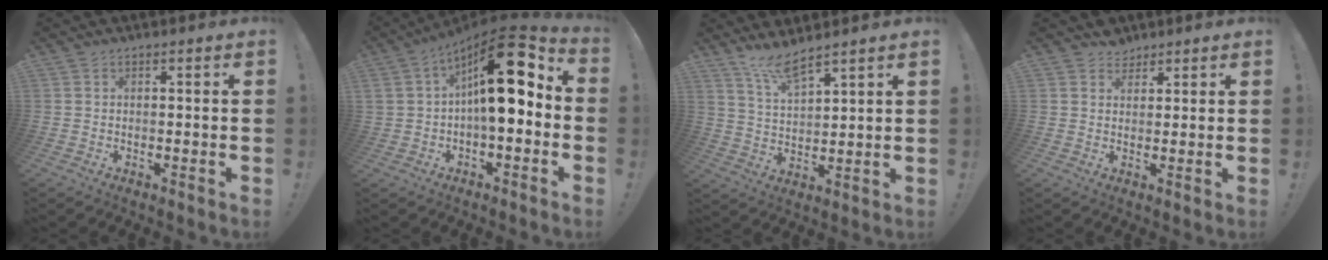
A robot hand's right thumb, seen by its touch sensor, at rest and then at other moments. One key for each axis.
{"total": 18.7, "fx": 4.3, "fy": 8.6, "fz": 16.0, "tx": -0.242, "ty": -0.010, "tz": 0.072}
{"total": 8.1, "fx": 6.8, "fy": 1.4, "fz": 4.2, "tx": -0.082, "ty": -0.038, "tz": 0.123}
{"total": 3.3, "fx": 2.6, "fy": 2.1, "fz": 0.1, "tx": 0.004, "ty": -0.015, "tz": 0.048}